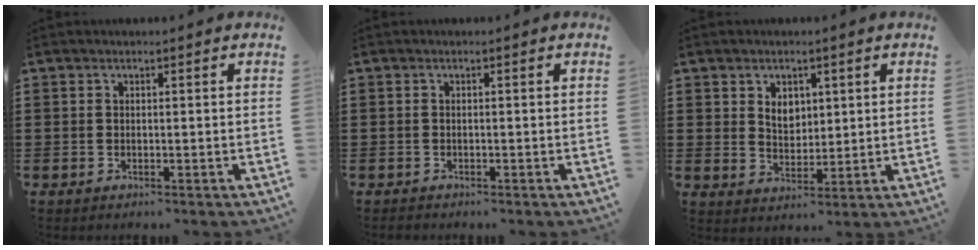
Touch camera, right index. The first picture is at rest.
{"total": 0.6, "force": [-0.6, 0.1, 0.0], "torque": [-0.001, 0.000, -0.013]}
{"total": 3.5, "force": [1.5, 2.6, 1.8], "torque": [-0.036, 0.006, 0.025]}